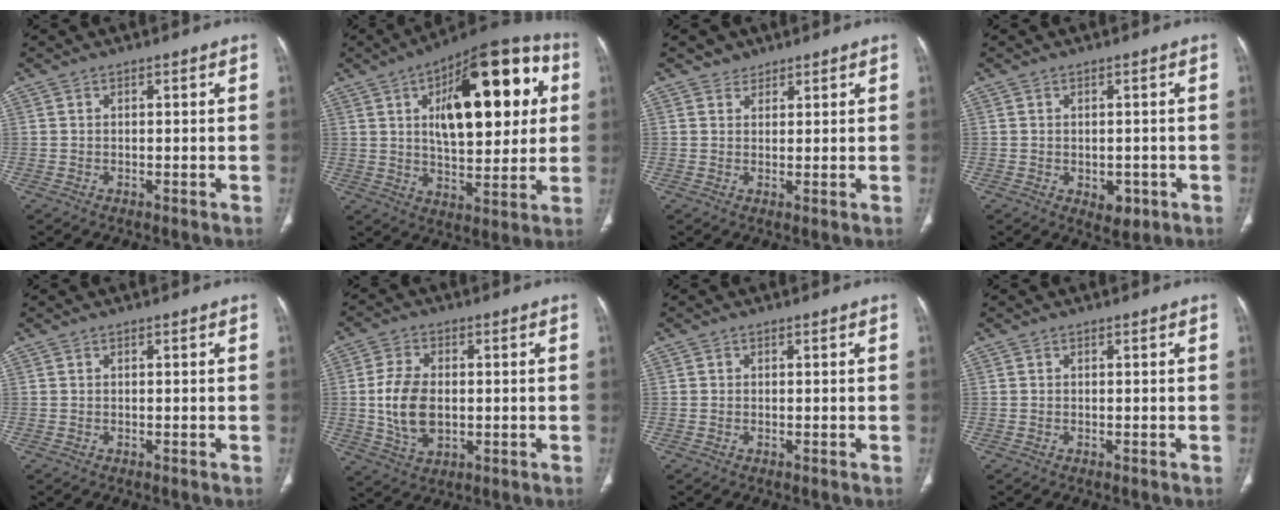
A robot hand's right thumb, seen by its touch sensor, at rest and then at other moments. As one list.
[{"total": 25.4, "force": [6.5, 11.5, 21.6], "torque": [-0.277, 0.006, 0.093]}, {"total": 2.2, "force": [1.6, 1.4, -0.1], "torque": [0.016, -0.009, 0.018]}, {"total": 3.5, "force": [-1.1, 2.4, 2.3], "torque": [-0.015, 0.000, -0.004]}, {"total": 0.0}, {"total": 9.9, "force": [-0.2, 6.3, 7.6], "torque": [-0.144, 0.000, 0.002]}, {"total": 0.0}, {"total": 0.0}]